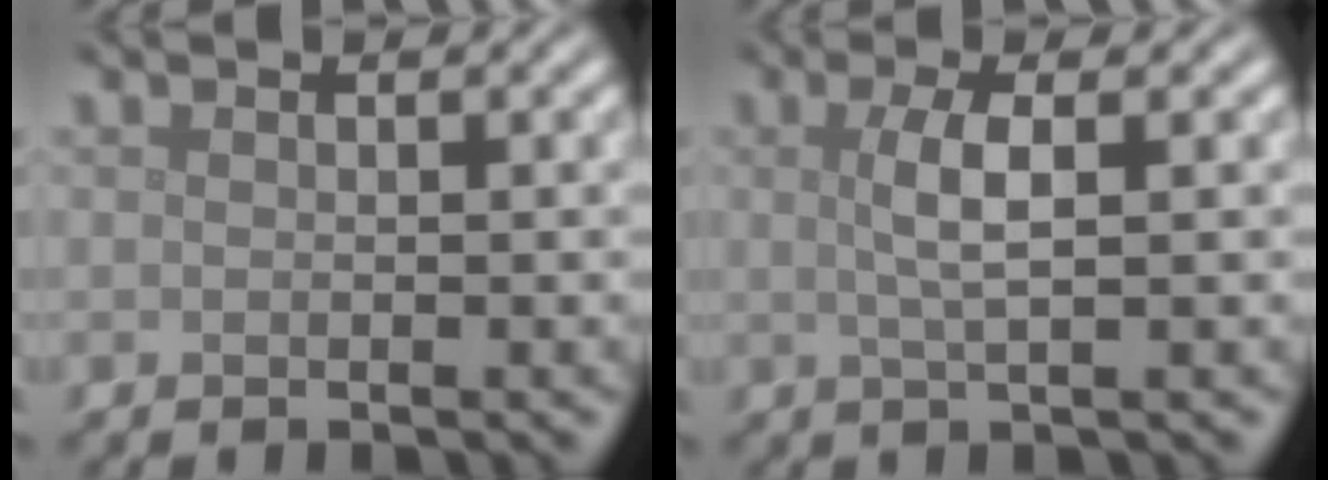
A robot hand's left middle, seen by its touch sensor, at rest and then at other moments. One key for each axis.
{"total": 2.9, "fx": 0.4, "fy": 0.7, "fz": 2.7, "tx": -0.051, "ty": 0.003, "tz": 0.006}